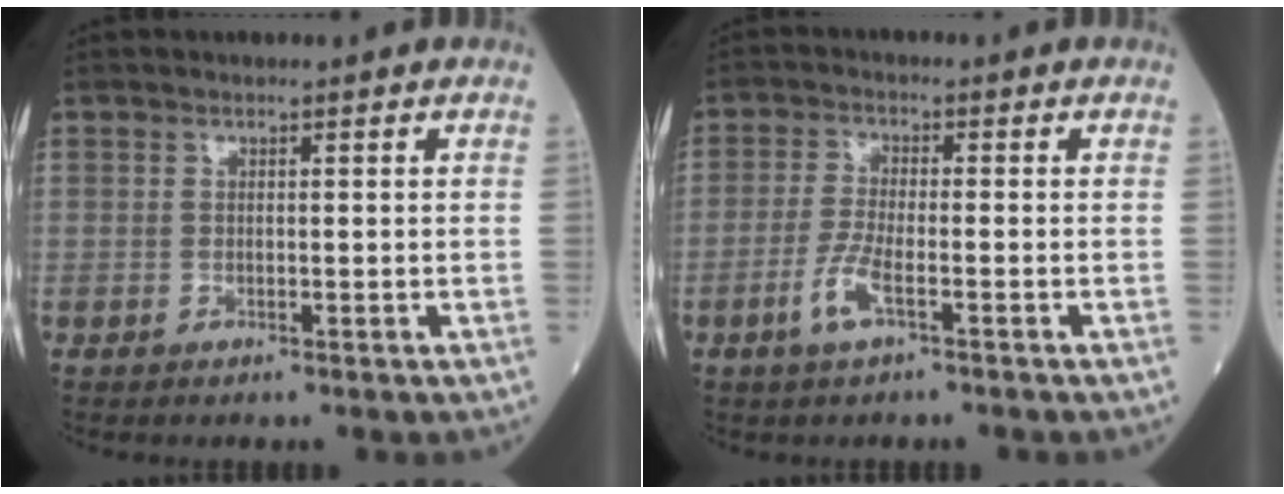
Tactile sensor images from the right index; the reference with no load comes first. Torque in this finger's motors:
{"motor_torque": [0.70, -0.29, 0.06, 0.02]}